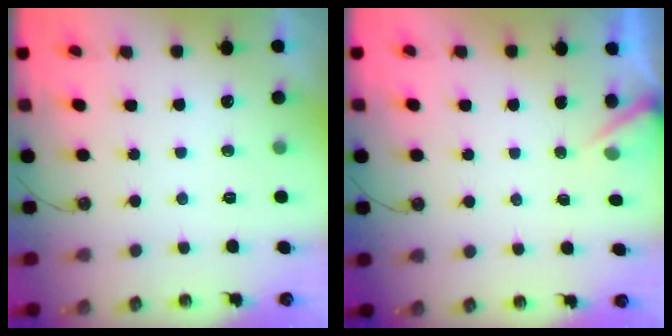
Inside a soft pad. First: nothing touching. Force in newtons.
{"total": 2.9, "press": 2.9, "slide": 0.2}